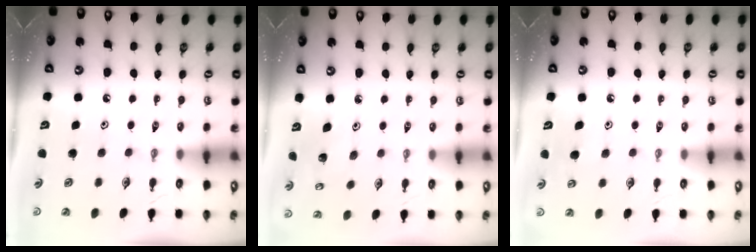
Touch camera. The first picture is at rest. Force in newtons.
{"total": 3.7, "press": 3.7, "slide": 0.3}
{"total": 6.2, "press": 6.1, "slide": 1.1}